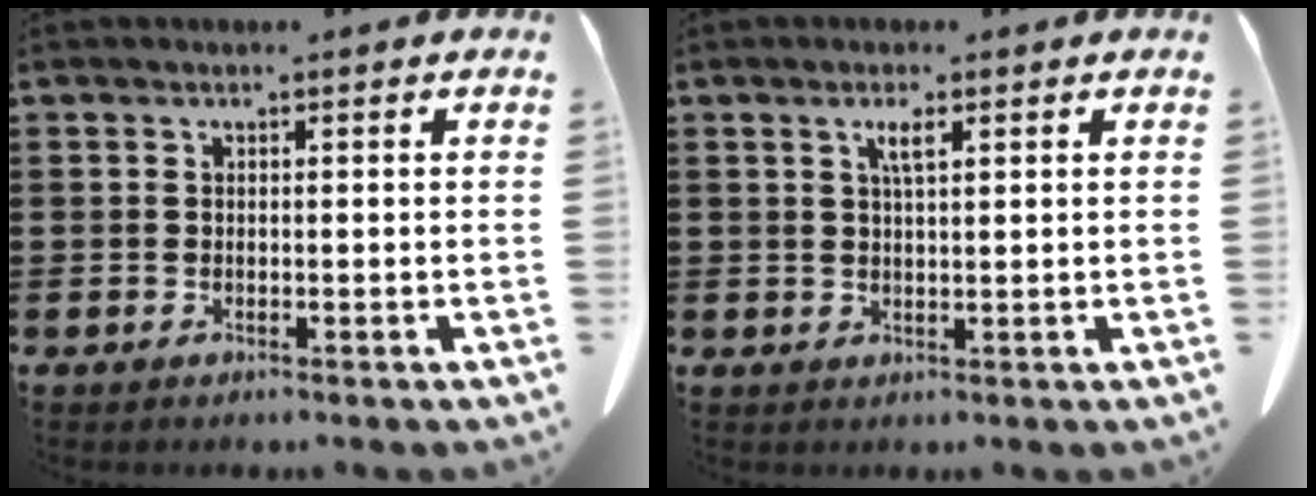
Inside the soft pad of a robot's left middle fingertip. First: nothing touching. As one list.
[{"total": 2.6, "force": [1.2, 0.5, 2.2], "torque": [-0.046, 0.001, 0.020]}]